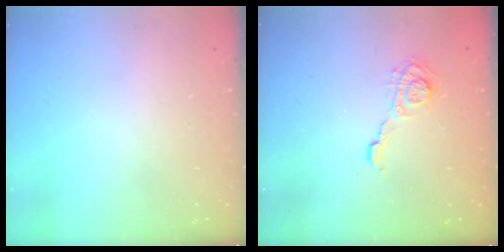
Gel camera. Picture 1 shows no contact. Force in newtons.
{"total": 7.0, "press": 7.0, "slide": 0.3}